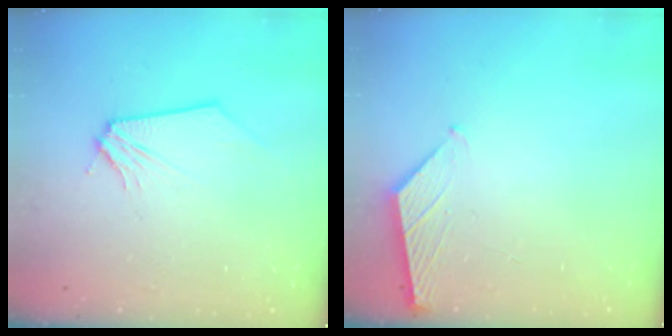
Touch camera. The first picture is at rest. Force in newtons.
{"total": 1.3, "press": 1.3, "slide": 0.2}